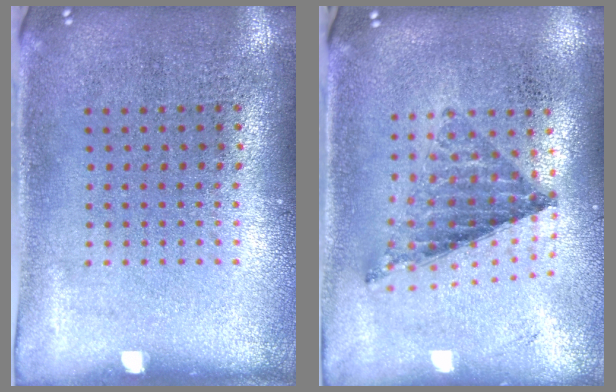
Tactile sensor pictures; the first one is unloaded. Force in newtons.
{"total": 0.7, "press": 0.7, "slide": 0.0}